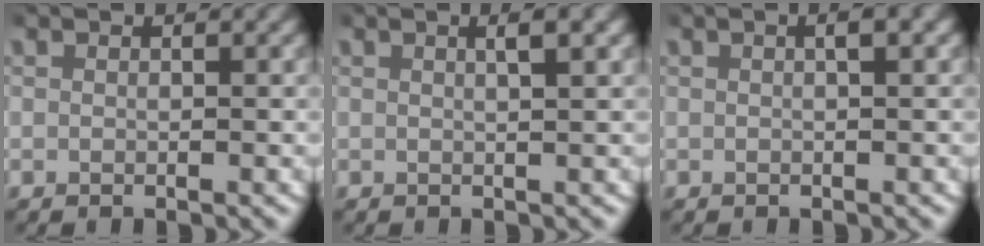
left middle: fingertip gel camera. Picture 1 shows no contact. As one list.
[{"total": 1.6, "force": [0.7, -0.1, 1.4], "torque": [-0.022, 0.007, 0.012]}, {"total": 1.1, "force": [0.3, 0.0, 1.1], "torque": [-0.015, 0.009, 0.005]}]